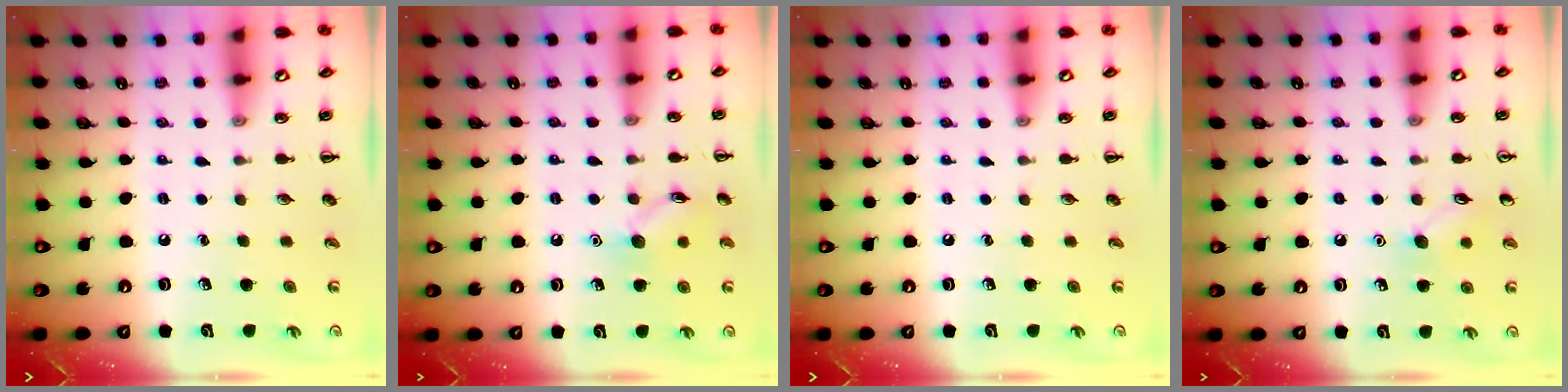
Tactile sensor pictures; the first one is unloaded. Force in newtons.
{"total": 8.8, "press": 8.8, "slide": 1.1}
{"total": 0.0}
{"total": 8.0, "press": 7.8, "slide": 1.9}